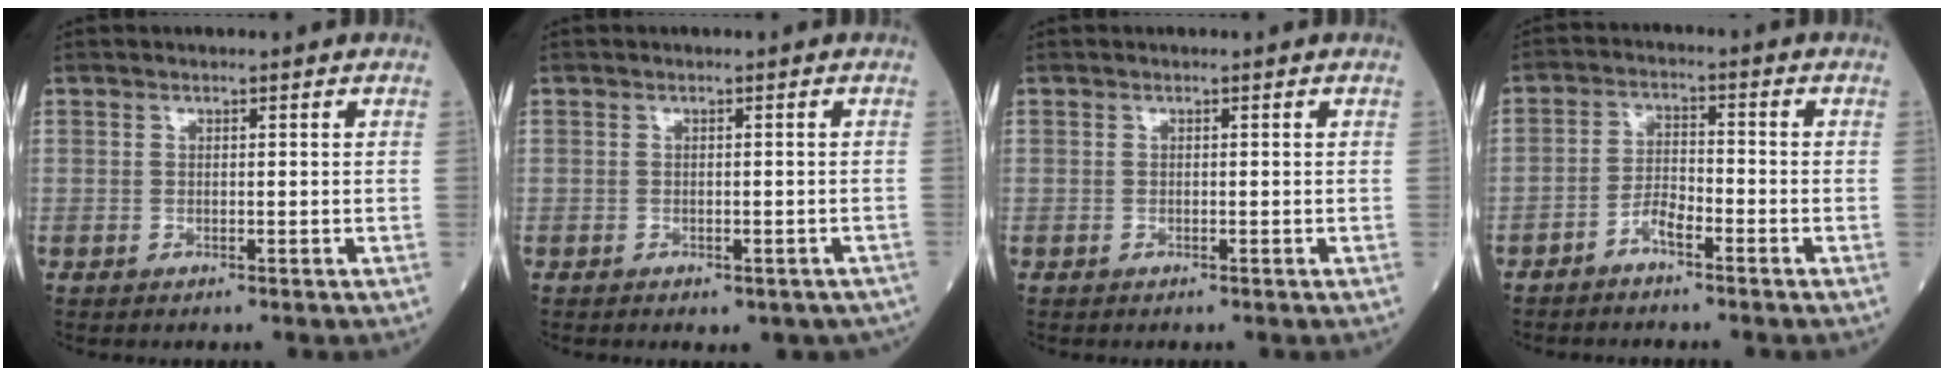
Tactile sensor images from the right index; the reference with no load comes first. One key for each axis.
{"total": 4.4, "fx": -3.3, "fy": 2.2, "fz": 1.9, "tx": -0.009, "ty": 0.003, "tz": -0.036}
{"total": 0.0}
{"total": 3.4, "fx": -2.5, "fy": 0.9, "fz": 2.1, "tx": -0.041, "ty": 0.007, "tz": -0.050}